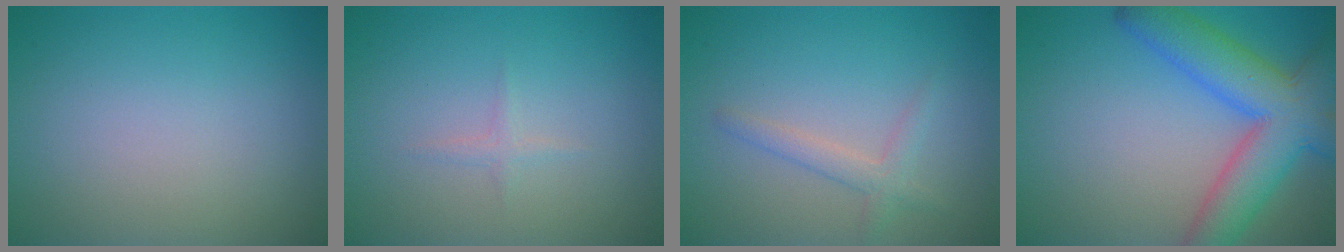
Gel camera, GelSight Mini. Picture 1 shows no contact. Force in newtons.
{"total": 0.7, "press": 0.7, "slide": 0.1}
{"total": 1.9, "press": 1.9, "slide": 0.1}
{"total": 8.6, "press": 8.6, "slide": 0.4}